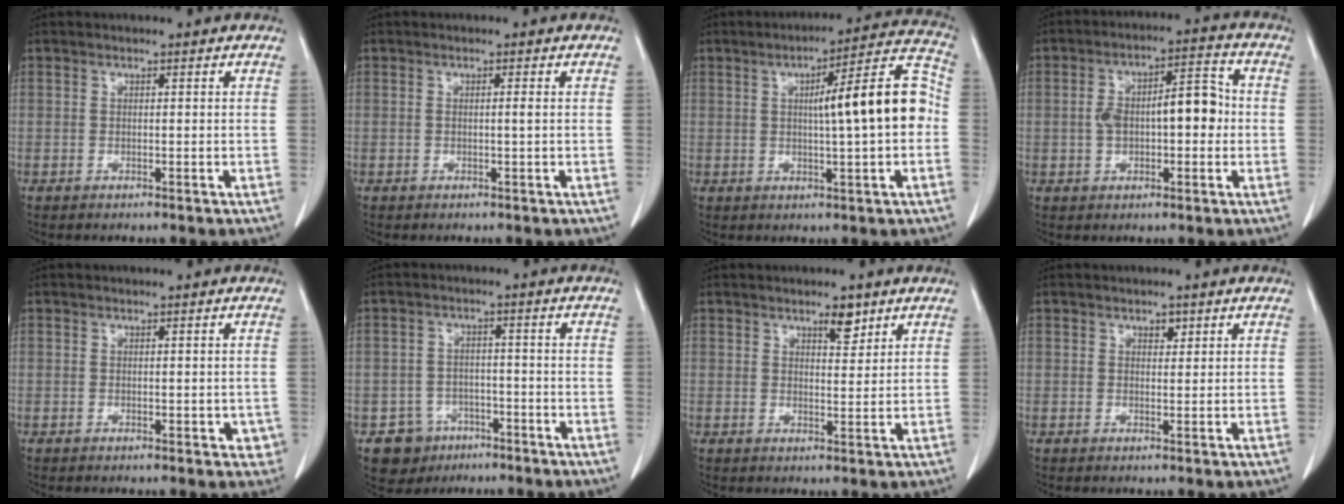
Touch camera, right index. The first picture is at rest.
{"total": 0.8, "force": [0.0, -0.2, 0.8], "torque": [-0.011, 0.000, -0.002]}
{"total": 12.5, "force": [0.4, 1.4, 12.4], "torque": [-0.166, 0.032, 0.003]}
{"total": 9.7, "force": [-0.2, 3.8, 8.9], "torque": [-0.158, 0.033, -0.002]}
{"total": 2.6, "force": [-0.6, 1.6, 2.0], "torque": [-0.007, 0.002, -0.003]}
{"total": 5.6, "force": [-3.1, 4.7, 0.6], "torque": [-0.007, 0.011, -0.041]}
{"total": 3.2, "force": [2.2, 1.1, 2.0], "torque": [-0.030, -0.005, 0.035]}
{"total": 1.3, "force": [0.8, 0.7, 0.7], "torque": [-0.007, -0.003, 0.011]}